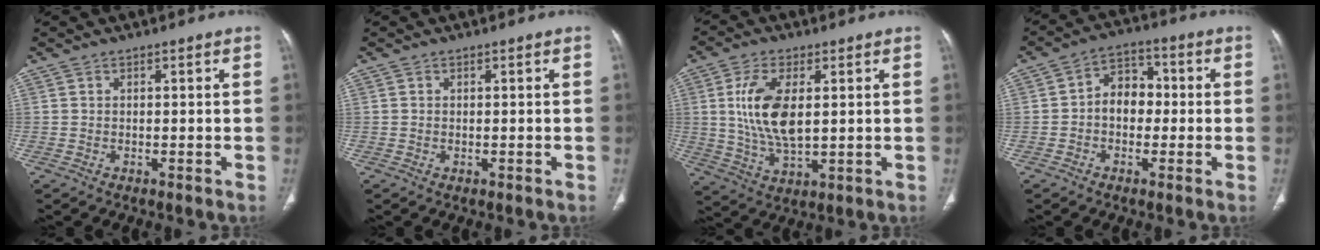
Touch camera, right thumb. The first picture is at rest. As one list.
[{"total": 0.0}, {"total": 11.7, "force": [1.9, 5.7, 10.1], "torque": [-0.197, -0.014, 0.042]}, {"total": 7.2, "force": [-0.5, 5.5, 4.7], "torque": [-0.043, 0.028, -0.021]}]